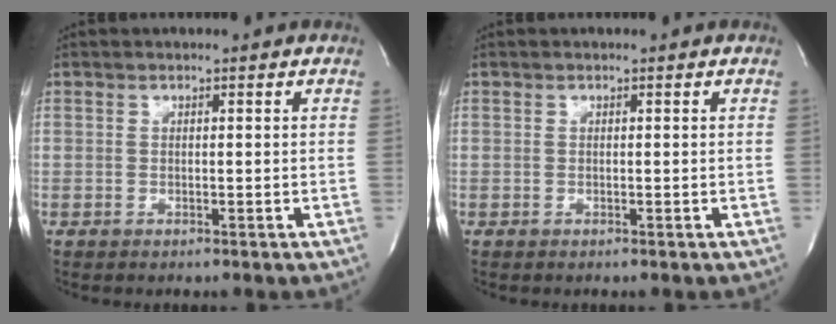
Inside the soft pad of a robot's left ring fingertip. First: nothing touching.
{"total": 0.0}